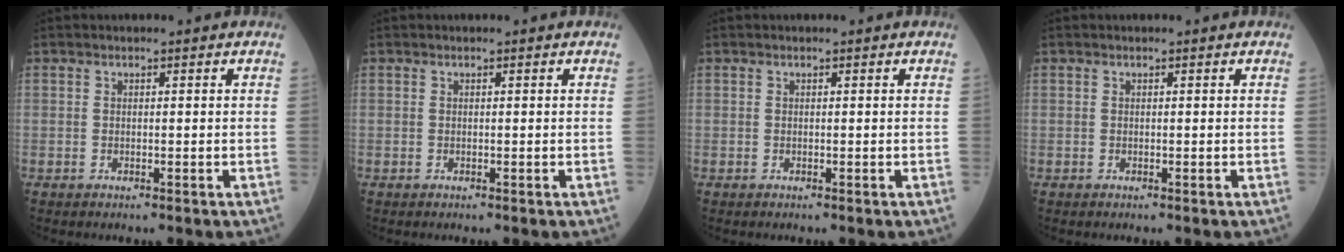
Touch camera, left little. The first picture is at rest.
{"total": 0.0}
{"total": 0.0}
{"total": 0.0}